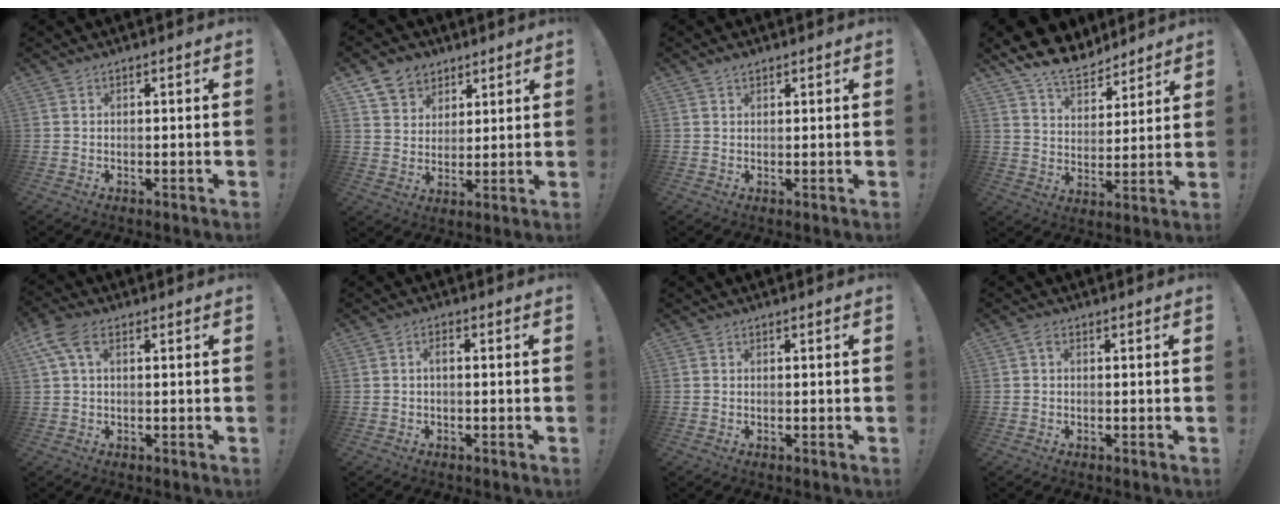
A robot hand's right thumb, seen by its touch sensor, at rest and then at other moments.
{"total": 7.8, "force": [5.1, 5.8, 1.1], "torque": [-0.016, -0.035, 0.101]}
{"total": 1.4, "force": [1.0, 0.7, 0.7], "torque": [-0.014, -0.001, 0.020]}
{"total": 10.3, "force": [8.6, 4.6, 3.3], "torque": [-0.055, -0.067, 0.162]}
{"total": 7.7, "force": [2.9, 4.1, 5.8], "torque": [-0.120, 0.003, 0.055]}
{"total": 2.1, "force": [-0.4, 0.6, 1.9], "torque": [-0.045, 0.011, -0.007]}
{"total": 0.0}
{"total": 1.3, "force": [0.1, 0.7, 1.1], "torque": [-0.017, 0.000, 0.000]}